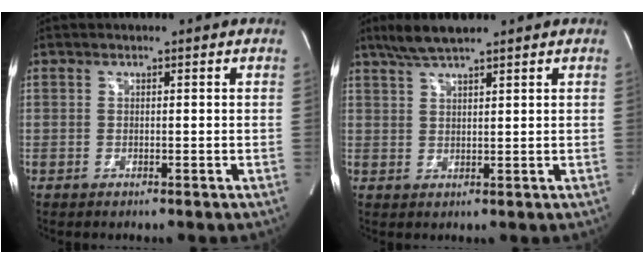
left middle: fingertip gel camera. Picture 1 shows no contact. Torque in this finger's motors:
{"motor_torque": [0.16, 0.11, -0.04, 0.01]}